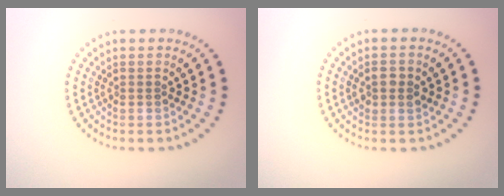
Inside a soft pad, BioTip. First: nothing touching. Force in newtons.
{"total": 1.6, "press": 1.5, "slide": 0.2}